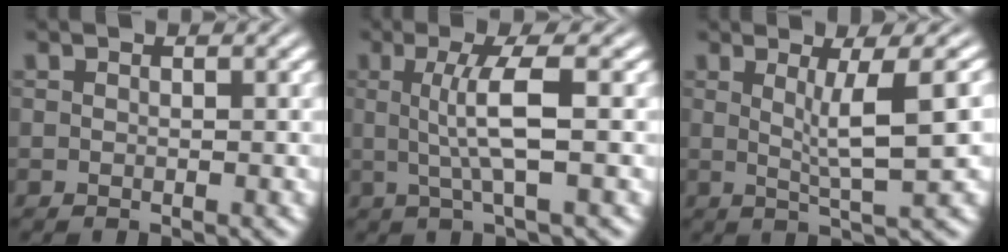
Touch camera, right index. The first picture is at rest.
{"total": 4.1, "force": [0.3, -0.8, 4.0], "torque": [-0.067, 0.000, 0.011]}
{"total": 4.1, "force": [0.9, -1.2, 3.8], "torque": [-0.052, -0.008, 0.023]}